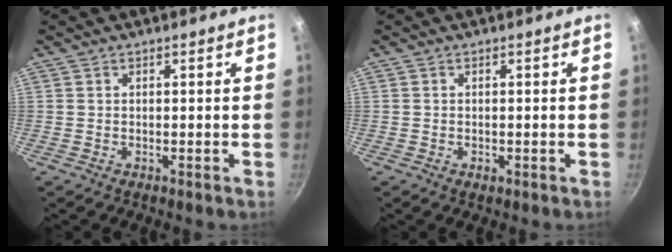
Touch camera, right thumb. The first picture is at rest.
{"total": 1.0, "force": [-0.4, 0.7, 0.7], "torque": [-0.010, 0.001, -0.006]}